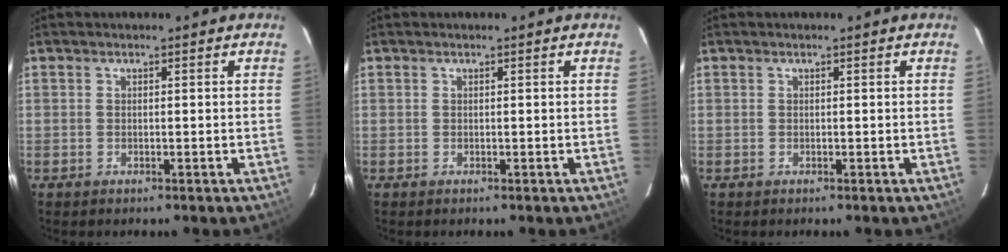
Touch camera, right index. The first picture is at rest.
{"total": 0.0}
{"total": 0.0}